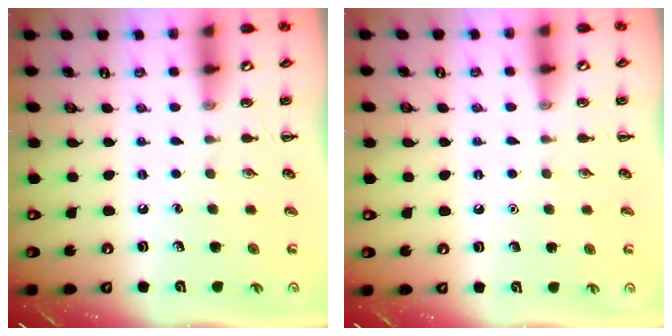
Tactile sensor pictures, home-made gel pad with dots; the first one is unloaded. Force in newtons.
{"total": 1.5, "press": 1.5, "slide": 0.1}